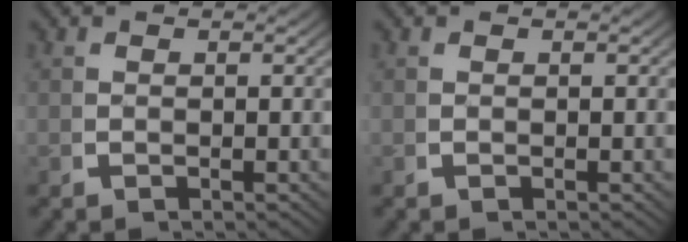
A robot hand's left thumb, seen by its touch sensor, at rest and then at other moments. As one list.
[{"total": 0.0}]